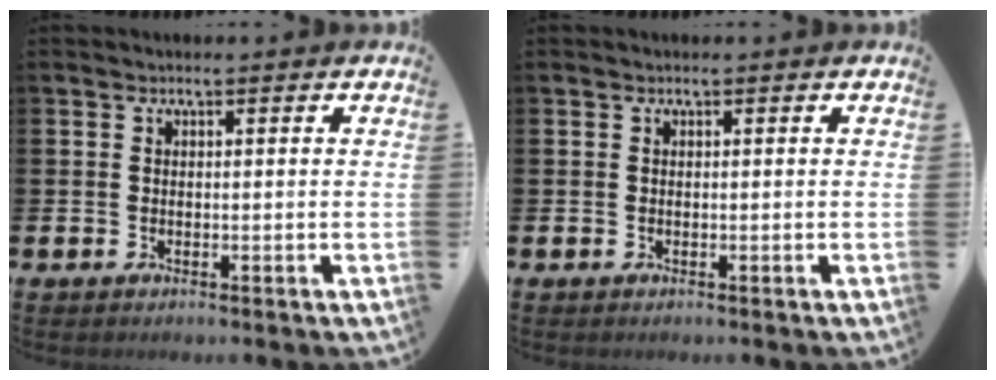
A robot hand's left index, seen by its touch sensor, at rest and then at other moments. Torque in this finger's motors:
{"motor_torque": [-0.07, 0.06, 0.03, 0.01]}